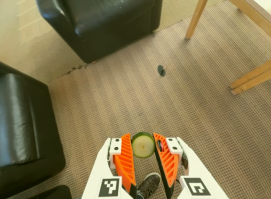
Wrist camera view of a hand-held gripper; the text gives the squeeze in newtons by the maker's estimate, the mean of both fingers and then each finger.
{"total": 8.9, "left": 9.0, "right": 8.8}